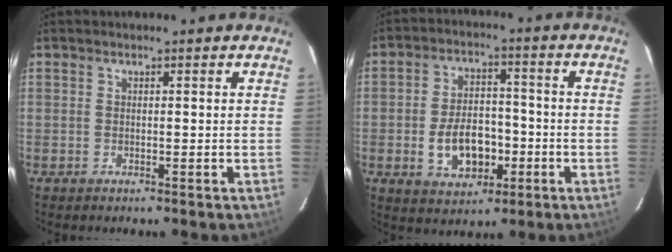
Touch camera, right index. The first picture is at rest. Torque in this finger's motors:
{"motor_torque": [0.99, -0.85, 0.57, 0.10]}